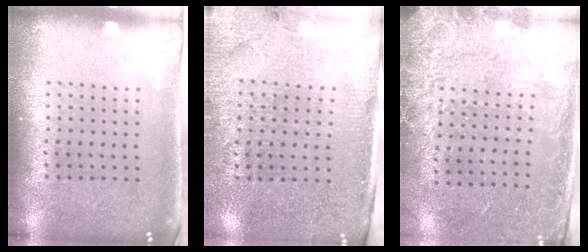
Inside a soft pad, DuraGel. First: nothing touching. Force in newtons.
{"total": 3.0, "press": 2.8, "slide": 0.9}
{"total": 2.6, "press": 2.0, "slide": 1.7}